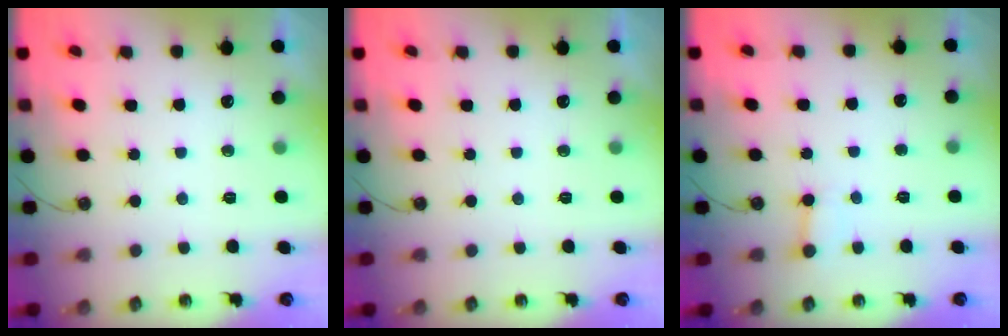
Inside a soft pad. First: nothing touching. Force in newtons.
{"total": 0.0}
{"total": 3.5, "press": 3.5, "slide": 0.1}